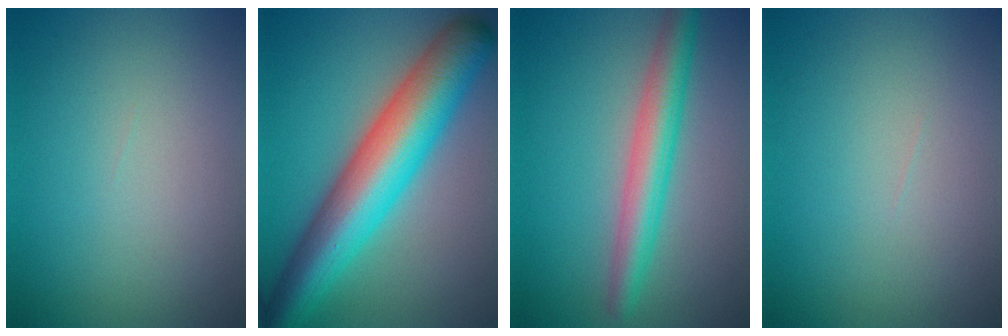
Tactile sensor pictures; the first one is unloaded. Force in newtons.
{"total": 11.0, "press": 11.0, "slide": 0.2}
{"total": 4.4, "press": 4.4, "slide": 0.0}
{"total": 0.0}